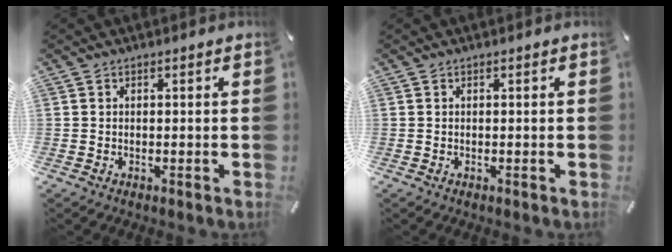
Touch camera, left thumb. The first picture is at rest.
{"total": 0.0}